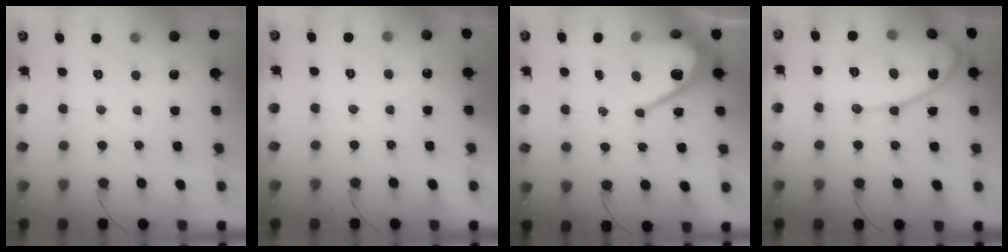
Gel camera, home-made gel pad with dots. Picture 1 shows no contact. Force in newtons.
{"total": 1.9, "press": 1.9, "slide": 0.2}
{"total": 10.8, "press": 10.8, "slide": 1.0}
{"total": 13.7, "press": 13.6, "slide": 1.1}